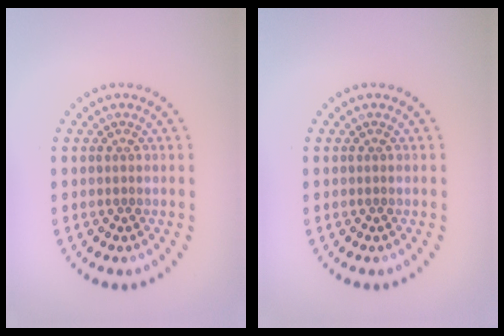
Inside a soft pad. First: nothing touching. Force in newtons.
{"total": 0.0}